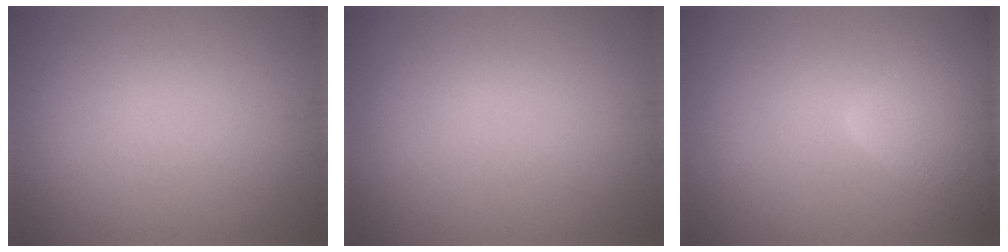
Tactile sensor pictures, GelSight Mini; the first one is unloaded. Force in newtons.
{"total": 0.0}
{"total": 4.9, "press": 4.9, "slide": 0.3}